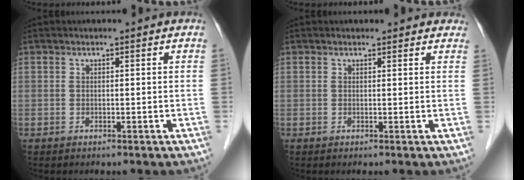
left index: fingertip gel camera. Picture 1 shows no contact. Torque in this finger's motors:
{"motor_torque": [0.30, -0.22, 0.00, -0.01]}